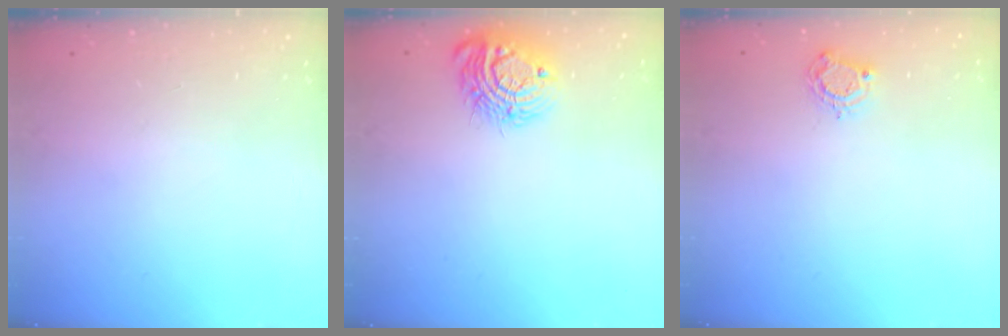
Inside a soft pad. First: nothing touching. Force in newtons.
{"total": 13.3, "press": 13.3, "slide": 0.9}
{"total": 5.5, "press": 5.5, "slide": 0.4}